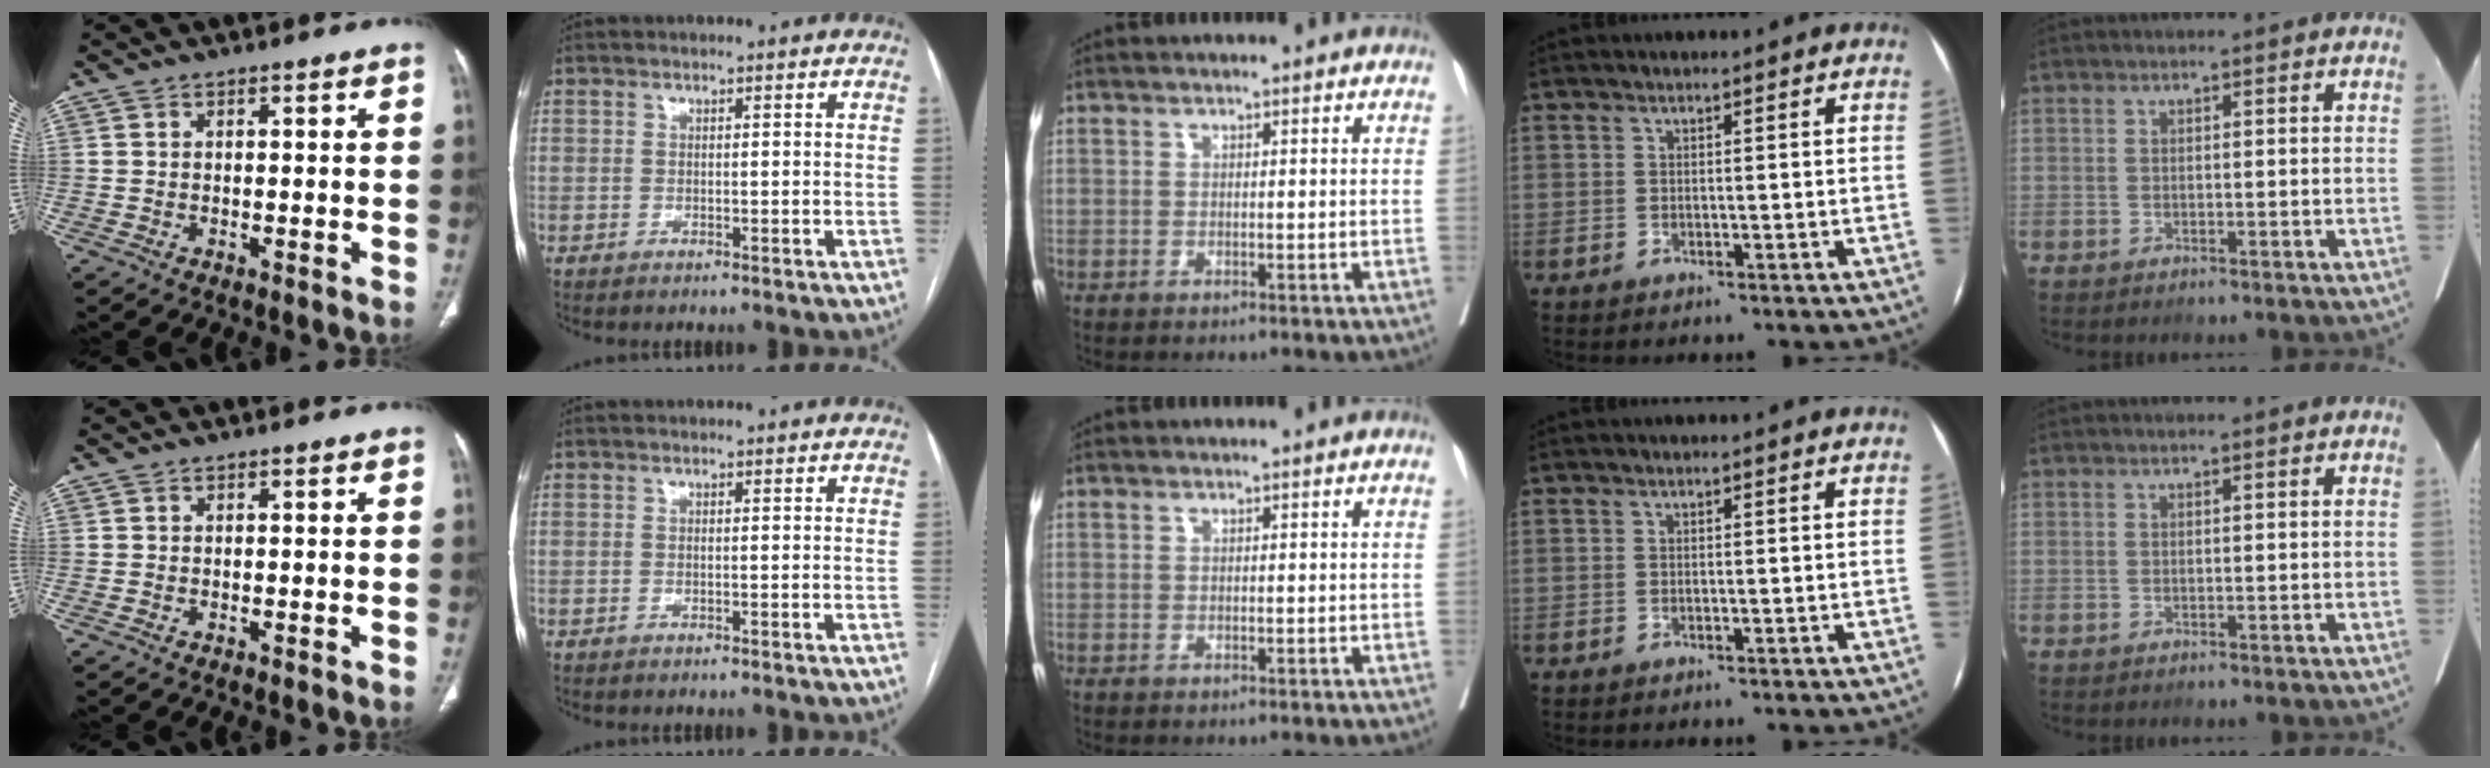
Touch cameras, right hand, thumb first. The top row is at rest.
{}